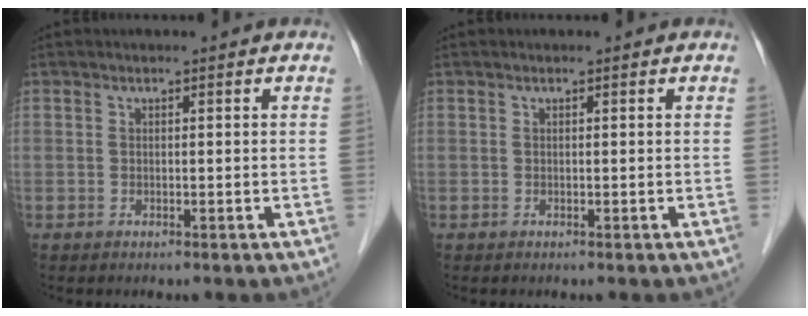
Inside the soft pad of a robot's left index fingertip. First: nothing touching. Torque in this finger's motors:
{"motor_torque": [0.00, 0.00, 0.01, 0.00]}